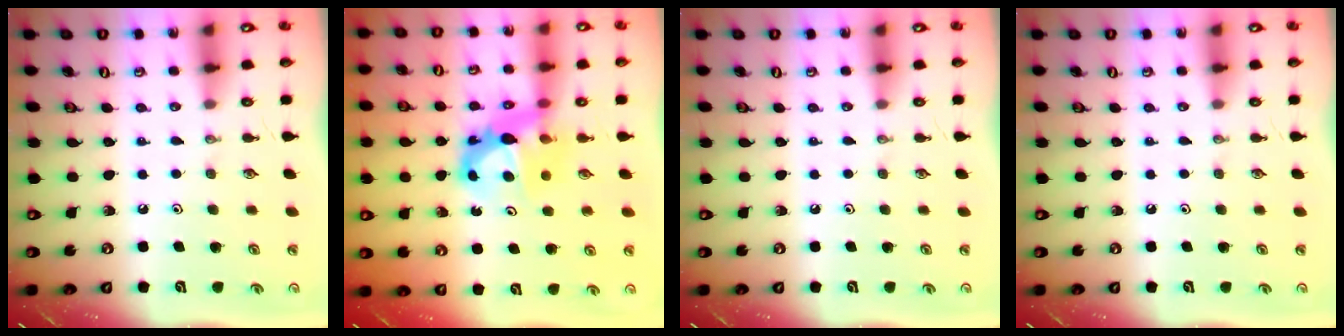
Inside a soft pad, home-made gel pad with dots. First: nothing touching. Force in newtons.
{"total": 8.3, "press": 8.2, "slide": 0.8}
{"total": 0.0}
{"total": 0.0}